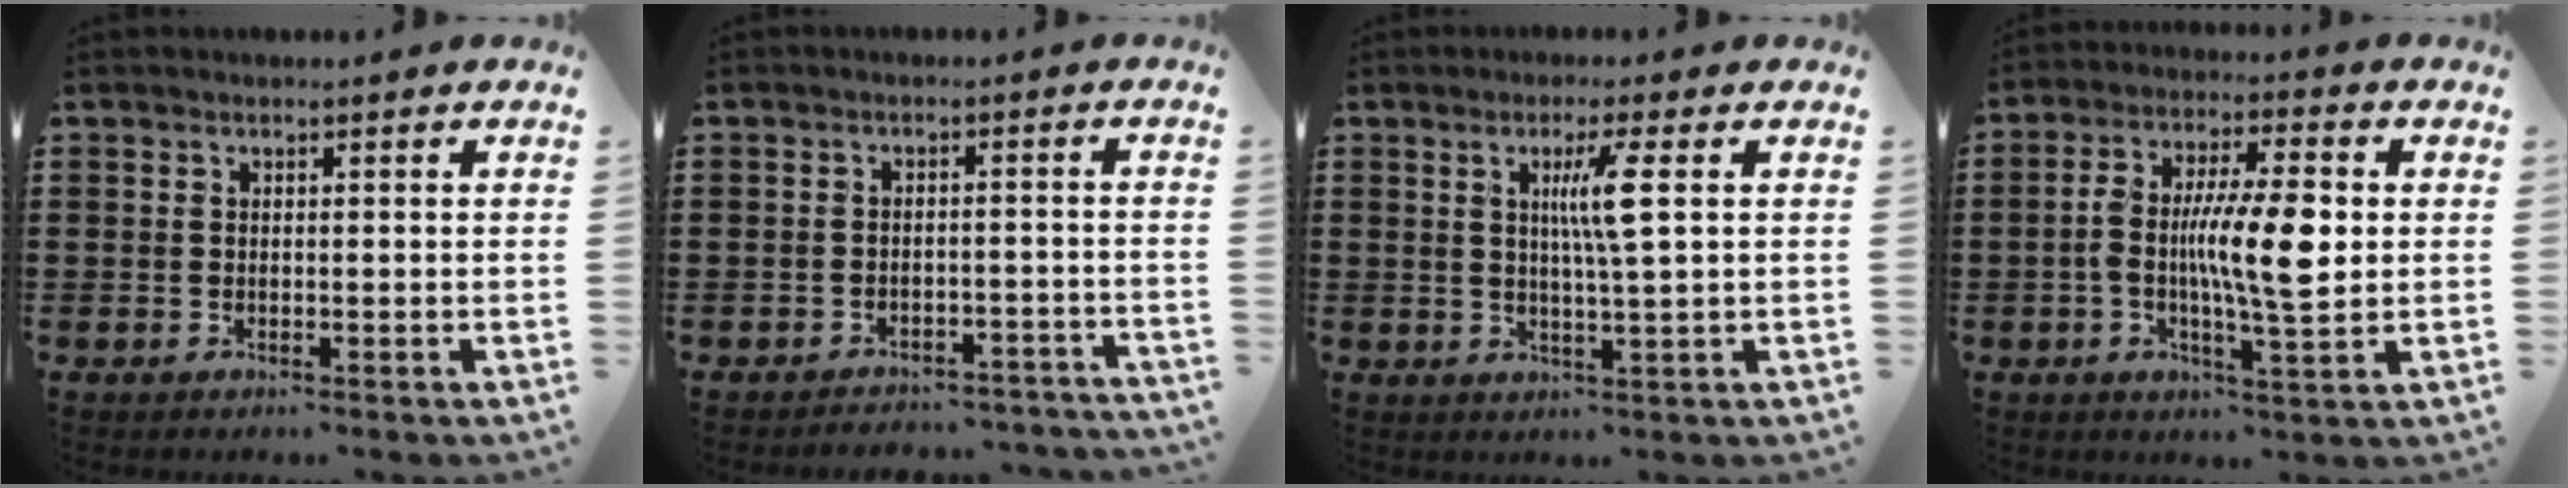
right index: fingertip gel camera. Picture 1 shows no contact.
{"total": 2.9, "force": [-2.8, 0.2, 0.1], "torque": [-0.006, 0.000, -0.060]}
{"total": 5.6, "force": [1.4, -0.1, 5.4], "torque": [-0.106, -0.002, 0.018]}
{"total": 10.5, "force": [0.0, 2.7, 10.2], "torque": [-0.189, 0.007, -0.002]}